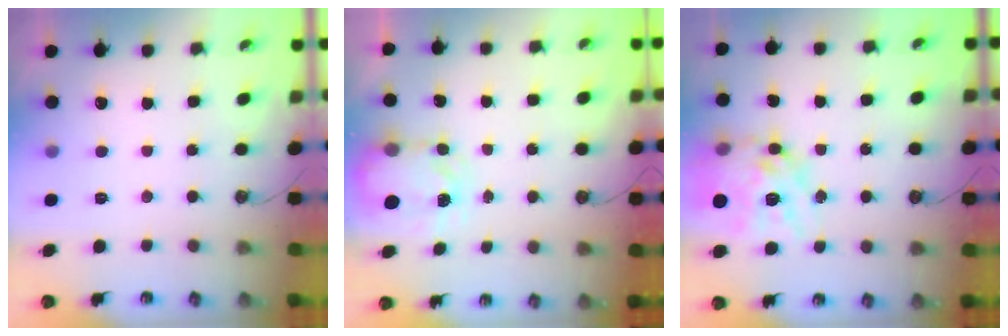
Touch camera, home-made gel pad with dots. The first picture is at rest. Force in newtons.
{"total": 4.9, "press": 4.9, "slide": 0.1}
{"total": 18.0, "press": 17.9, "slide": 1.6}